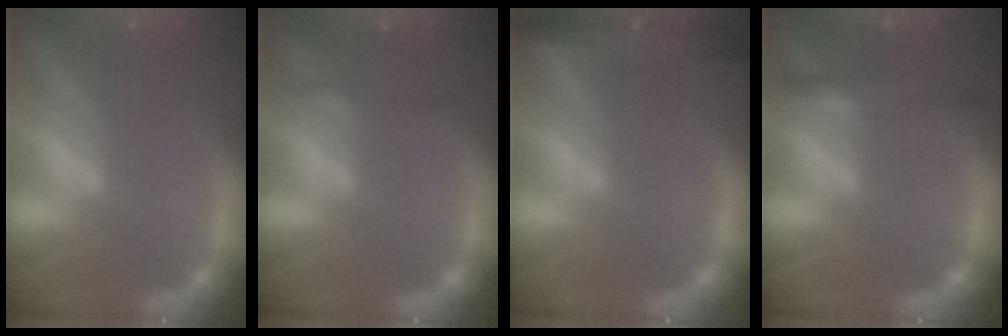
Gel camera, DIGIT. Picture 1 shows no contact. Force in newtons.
{"total": 1.4}
{"total": 5.0}
{"total": 3.0}